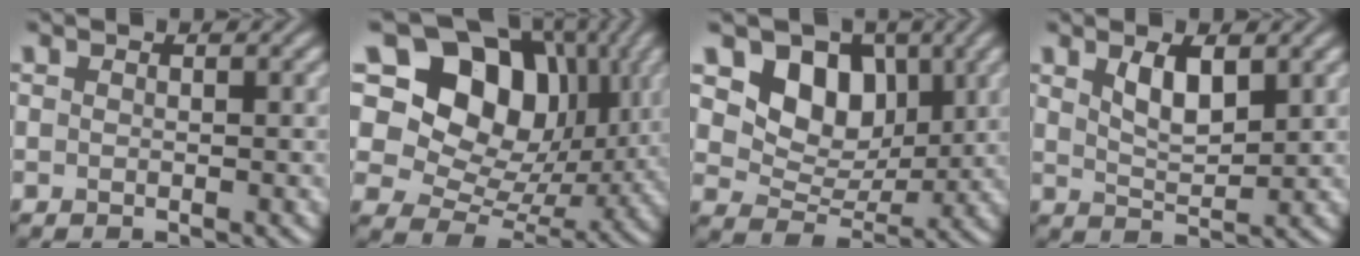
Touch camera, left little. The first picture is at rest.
{"total": 14.3, "force": [5.9, 10.1, 8.2], "torque": [-0.135, 0.029, 0.090]}
{"total": 6.5, "force": [2.6, 4.8, 3.5], "torque": [-0.056, -0.011, 0.033]}
{"total": 3.2, "force": [1.6, 1.2, 2.5], "torque": [-0.051, -0.003, 0.034]}